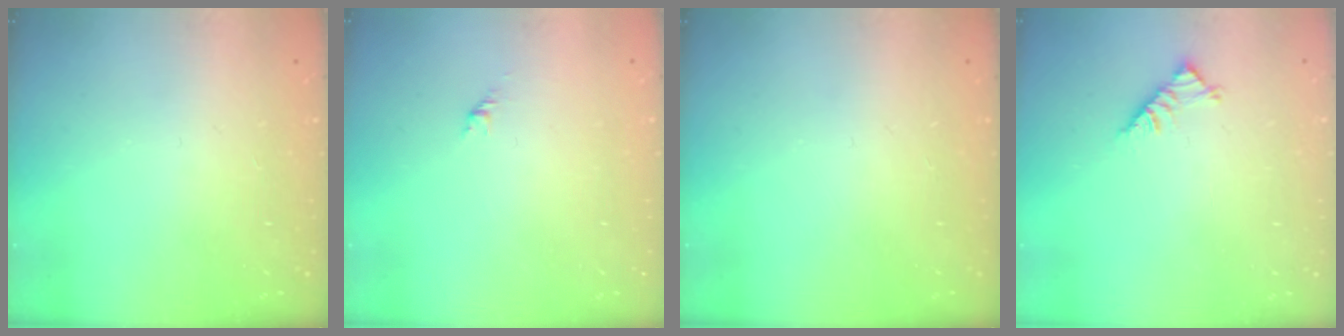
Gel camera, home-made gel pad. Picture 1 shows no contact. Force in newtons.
{"total": 1.7, "press": 1.6, "slide": 0.7}
{"total": 0.0}
{"total": 4.7, "press": 4.7, "slide": 0.9}